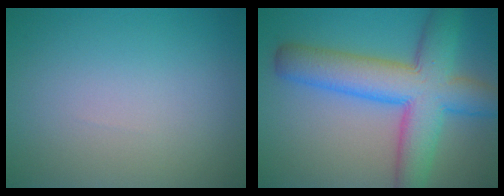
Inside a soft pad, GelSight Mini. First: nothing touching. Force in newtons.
{"total": 9.7, "press": 9.7, "slide": 0.2}